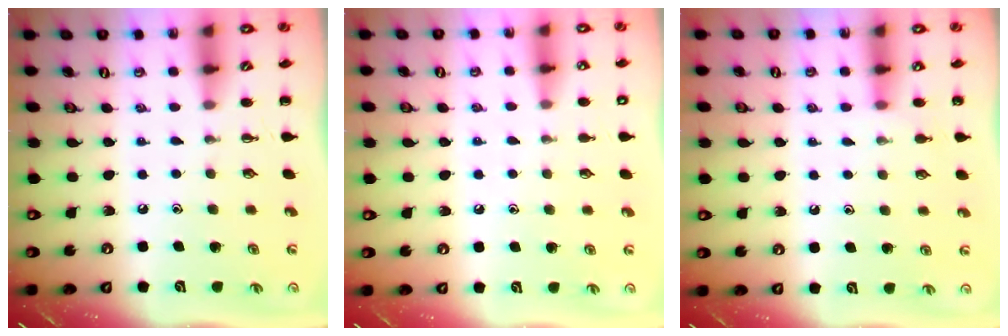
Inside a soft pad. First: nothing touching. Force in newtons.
{"total": 5.8, "press": 5.6, "slide": 1.7}
{"total": 3.8, "press": 3.6, "slide": 1.2}